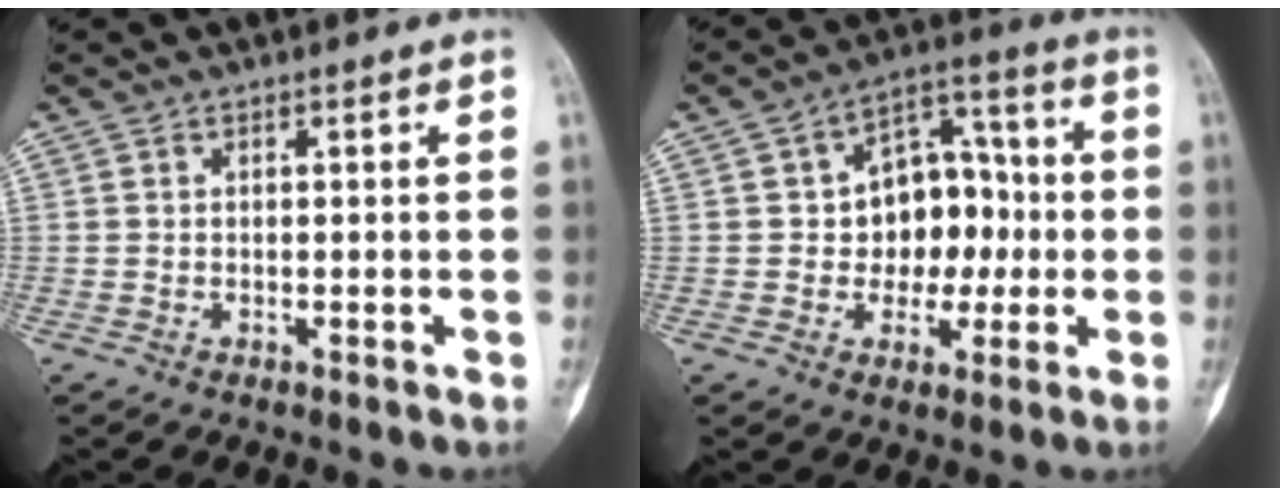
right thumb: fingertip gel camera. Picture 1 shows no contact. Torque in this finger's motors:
{"motor_torque": [-0.62, 1.08, 0.50, -0.38, 0.08]}